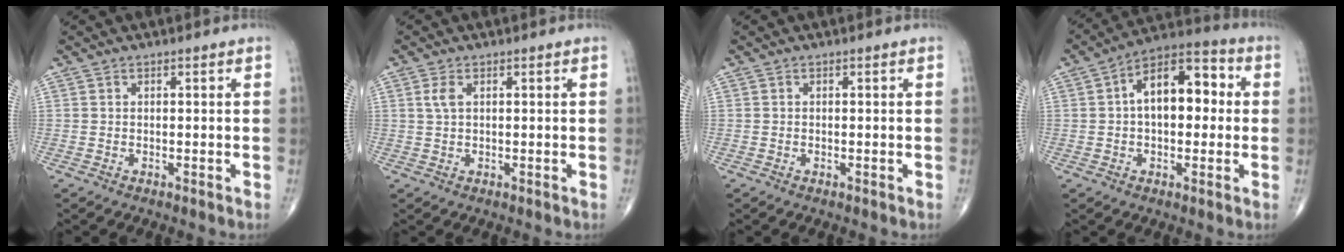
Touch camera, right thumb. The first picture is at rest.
{"total": 2.1, "force": [0.7, 1.1, 1.7], "torque": [-0.042, 0.007, 0.015]}
{"total": 0.0}
{"total": 13.6, "force": [1.5, 7.7, 11.2], "torque": [-0.149, 0.035, 0.012]}